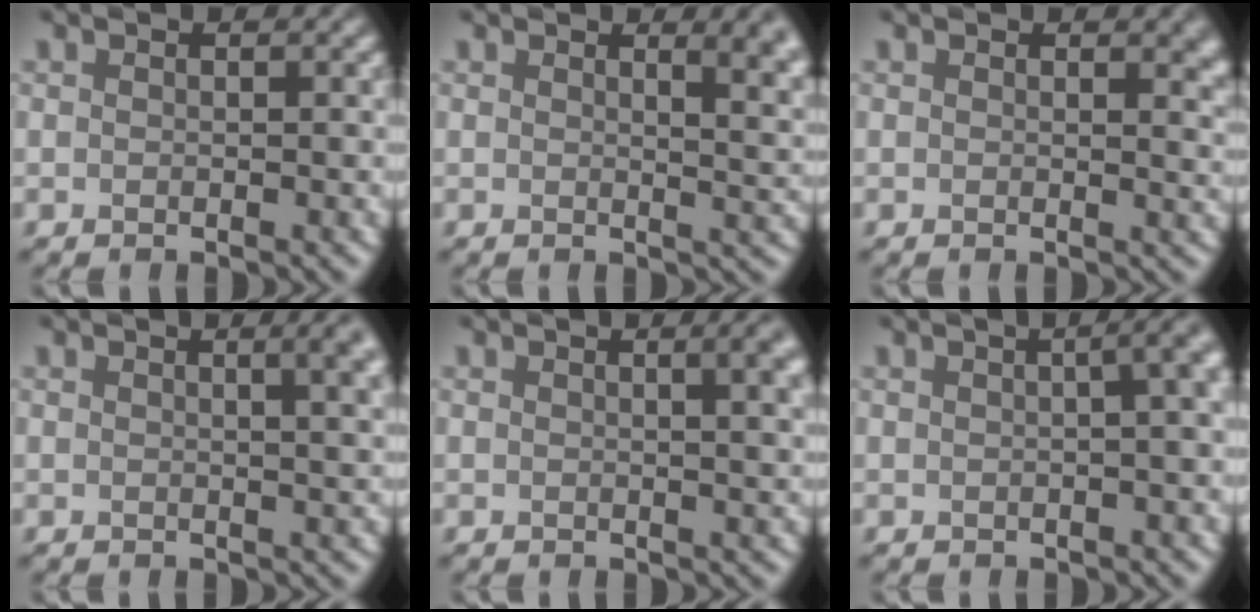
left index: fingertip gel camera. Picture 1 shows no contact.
{"total": 5.4, "force": [2.7, 2.5, 3.9], "torque": [-0.008, 0.008, 0.033]}
{"total": 2.0, "force": [0.9, 0.8, 1.6], "torque": [-0.013, -0.005, 0.014]}
{"total": 4.9, "force": [1.8, 2.0, 4.0], "torque": [-0.021, 0.023, 0.002]}
{"total": 4.6, "force": [1.6, 1.9, 3.9], "torque": [-0.024, 0.017, 0.010]}
{"total": 9.1, "force": [2.4, 4.7, 7.4], "torque": [-0.015, 0.056, -0.007]}